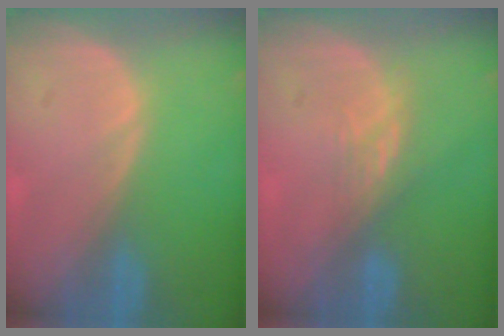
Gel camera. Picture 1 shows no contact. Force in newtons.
{"total": 3.0, "press": 2.6, "slide": 1.5}